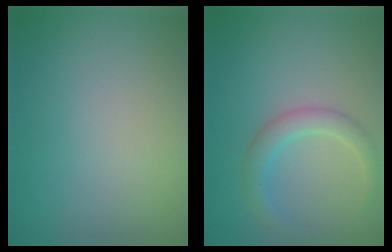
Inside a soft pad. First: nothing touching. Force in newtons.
{"total": 2.7, "press": 2.7, "slide": 0.2}